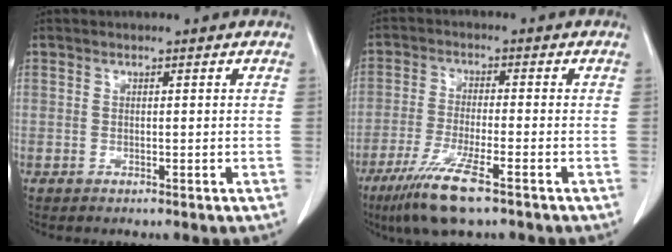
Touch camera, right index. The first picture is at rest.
{"total": 9.0, "force": [-5.6, 0.8, 7.0], "torque": [-0.138, -0.023, -0.098]}